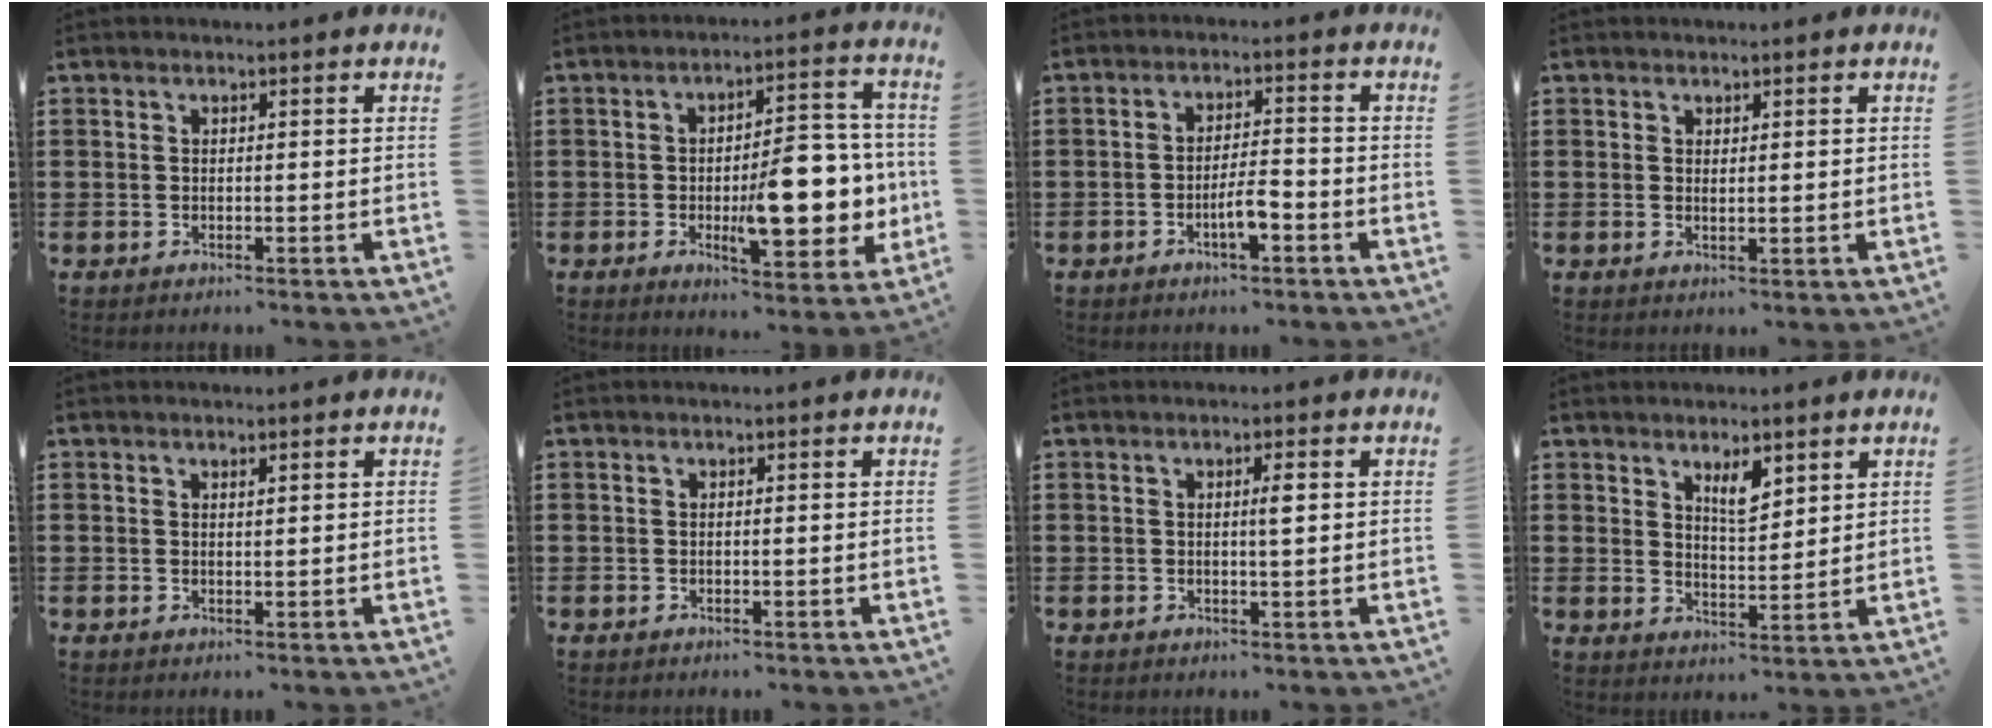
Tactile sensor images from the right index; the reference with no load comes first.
{"total": 13.2, "force": [-2.2, 5.7, 11.7], "torque": [-0.146, -0.006, -0.034]}
{"total": 4.3, "force": [-2.0, 1.2, 3.6], "torque": [-0.075, 0.001, -0.042]}
{"total": 0.8, "force": [0.7, 0.1, 0.5], "torque": [-0.010, 0.002, 0.013]}
{"total": 0.6, "force": [0.4, 0.2, 0.4], "torque": [-0.008, 0.001, 0.008]}
{"total": 0.0}
{"total": 2.0, "force": [0.4, 0.2, 1.9], "torque": [-0.037, 0.002, 0.005]}
{"total": 4.6, "force": [2.8, 1.8, 3.2], "torque": [-0.054, -0.001, 0.046]}